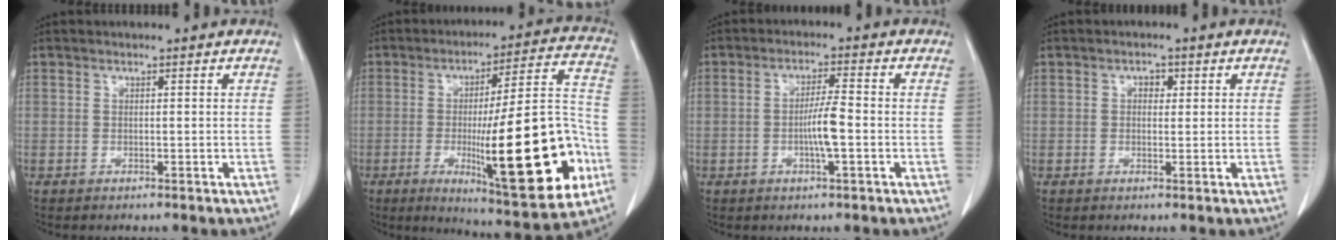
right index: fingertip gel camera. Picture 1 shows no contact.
{"total": 24.6, "force": [-7.0, 3.0, 23.4], "torque": [-0.308, -0.004, -0.092]}
{"total": 4.8, "force": [-1.0, 0.2, 4.7], "torque": [-0.092, -0.002, -0.020]}
{"total": 1.7, "force": [0.5, 1.1, 1.1], "torque": [-0.015, 0.005, 0.005]}